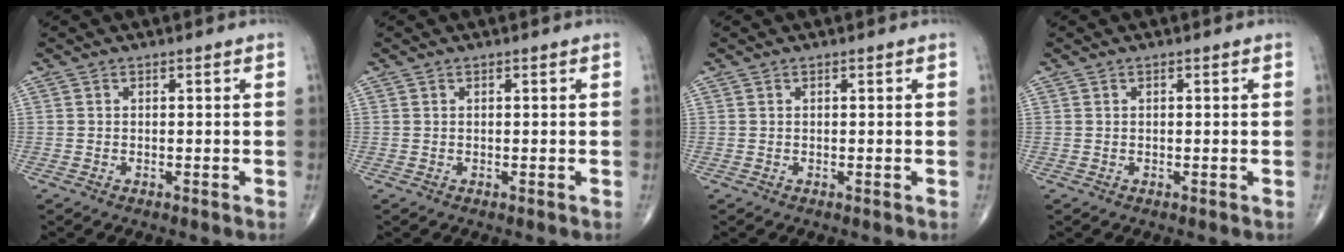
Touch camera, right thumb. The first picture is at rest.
{"total": 0.0}
{"total": 0.0}
{"total": 0.0}